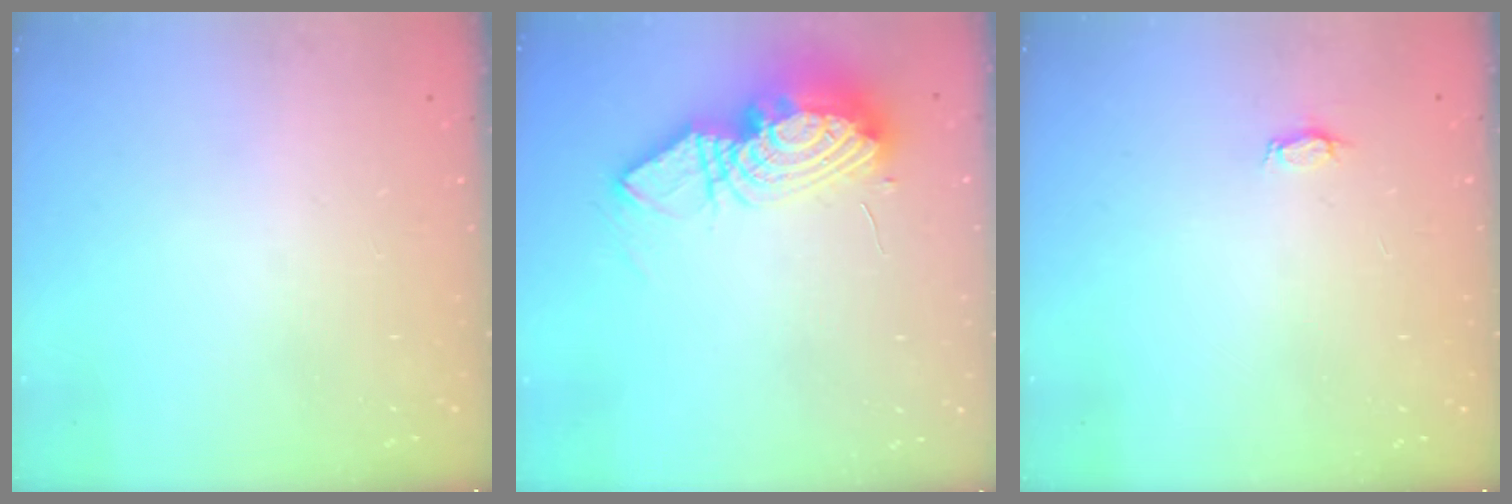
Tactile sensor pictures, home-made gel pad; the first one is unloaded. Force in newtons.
{"total": 14.4, "press": 14.3, "slide": 1.4}
{"total": 2.9, "press": 2.9, "slide": 0.4}